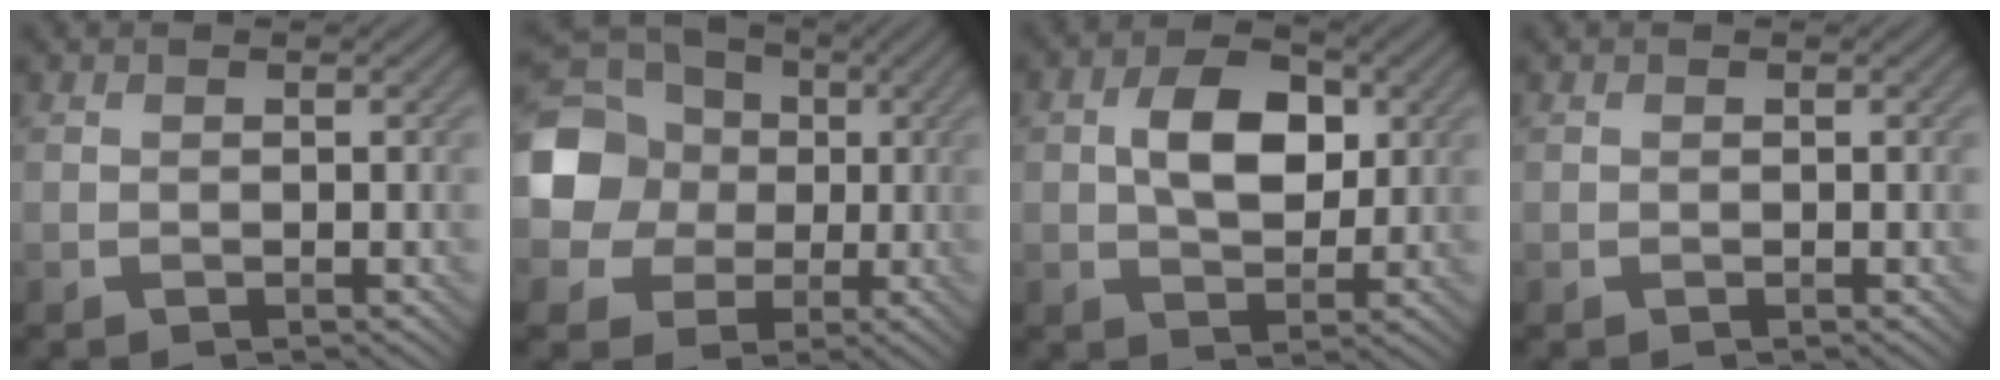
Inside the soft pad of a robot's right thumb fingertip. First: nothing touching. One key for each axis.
{"total": 12.9, "fx": 0.4, "fy": 11.8, "fz": 5.3, "tx": -0.155, "ty": -0.004, "tz": -0.017}
{"total": 7.2, "fx": 1.2, "fy": 4.5, "fz": 5.6, "tx": -0.097, "ty": 0.007, "tz": 0.016}
{"total": 0.0}